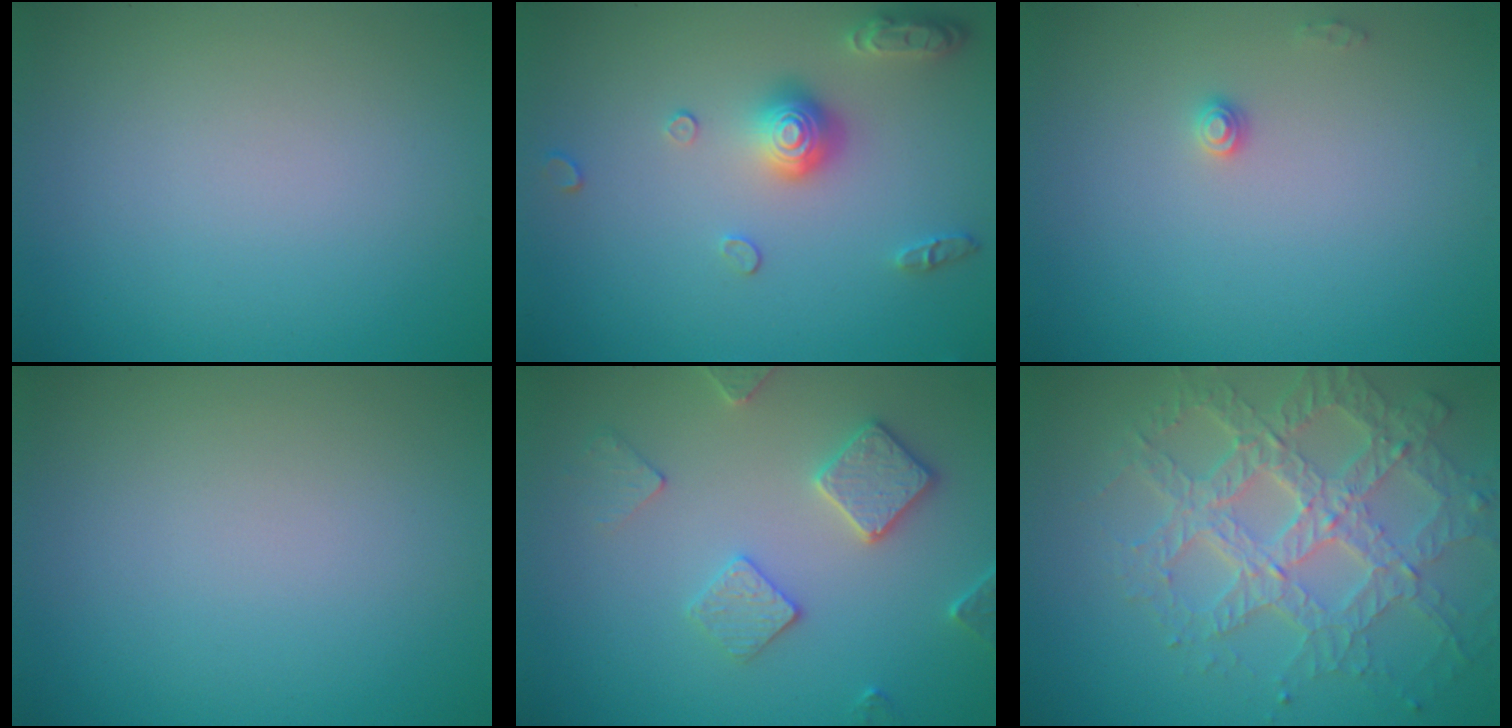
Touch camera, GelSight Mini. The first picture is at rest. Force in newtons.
{"total": 3.1, "press": 2.7, "slide": 1.6}
{"total": 0.9, "press": 0.9, "slide": 0.1}
{"total": 0.0}
{"total": 3.2, "press": 3.2, "slide": 0.6}
{"total": 7.4, "press": 5.5, "slide": 5.0}